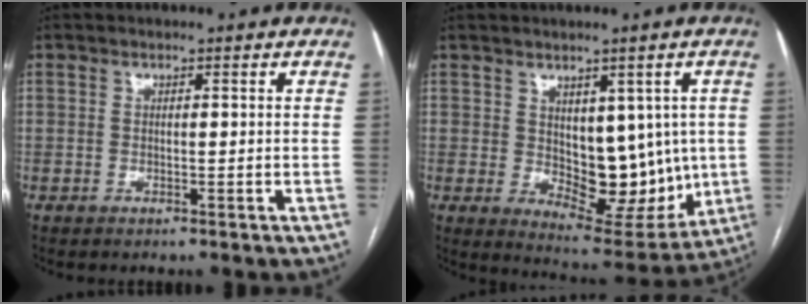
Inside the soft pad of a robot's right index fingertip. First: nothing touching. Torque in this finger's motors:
{"motor_torque": [0.05, 0.13, 0.06, 0.02]}